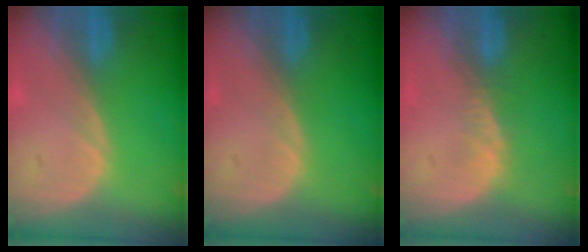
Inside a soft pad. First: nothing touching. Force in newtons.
{"total": 0.0}
{"total": 2.1, "press": 1.5, "slide": 1.4}